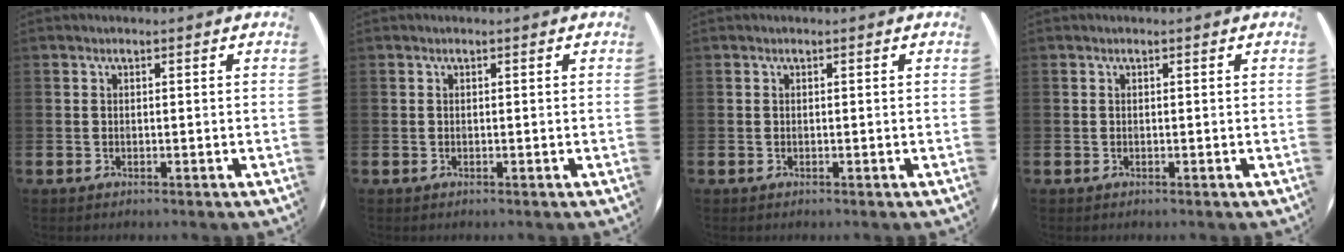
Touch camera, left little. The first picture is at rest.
{"total": 0.0}
{"total": 0.0}
{"total": 0.0}